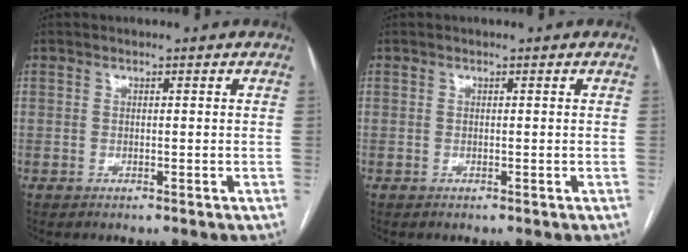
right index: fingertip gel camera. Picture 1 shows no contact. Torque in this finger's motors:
{"motor_torque": [0.00, 0.00, 0.00, 0.00]}